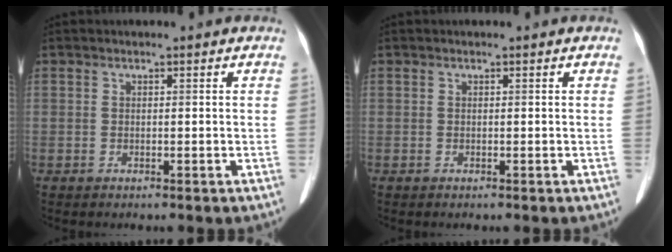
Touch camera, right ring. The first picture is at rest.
{"total": 0.0}